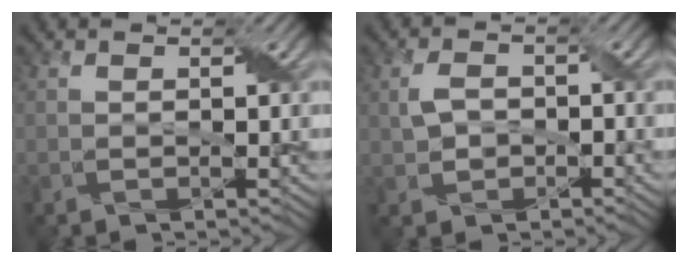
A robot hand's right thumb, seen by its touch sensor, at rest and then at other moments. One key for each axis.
{"total": 2.7, "fx": -0.2, "fy": 2.1, "fz": 1.7, "tx": -0.039, "ty": 0.003, "tz": -0.003}